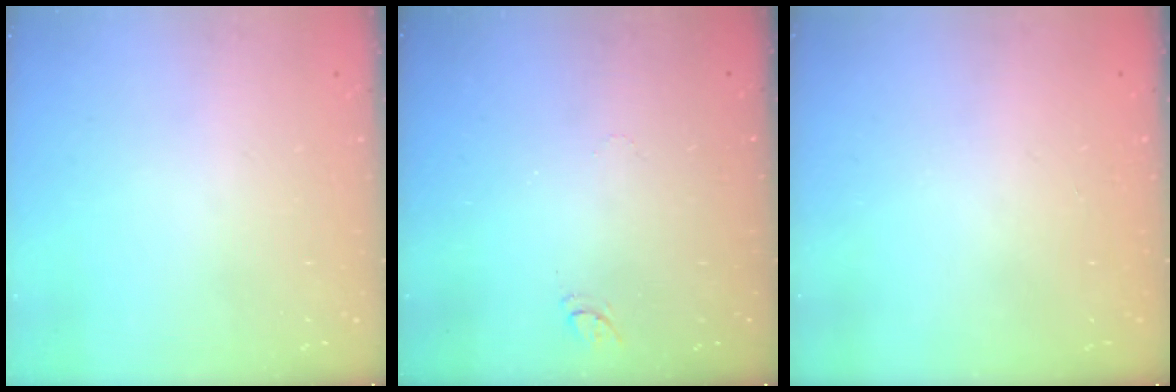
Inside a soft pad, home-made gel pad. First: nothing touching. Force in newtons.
{"total": 4.4, "press": 4.3, "slide": 0.5}
{"total": 0.0}